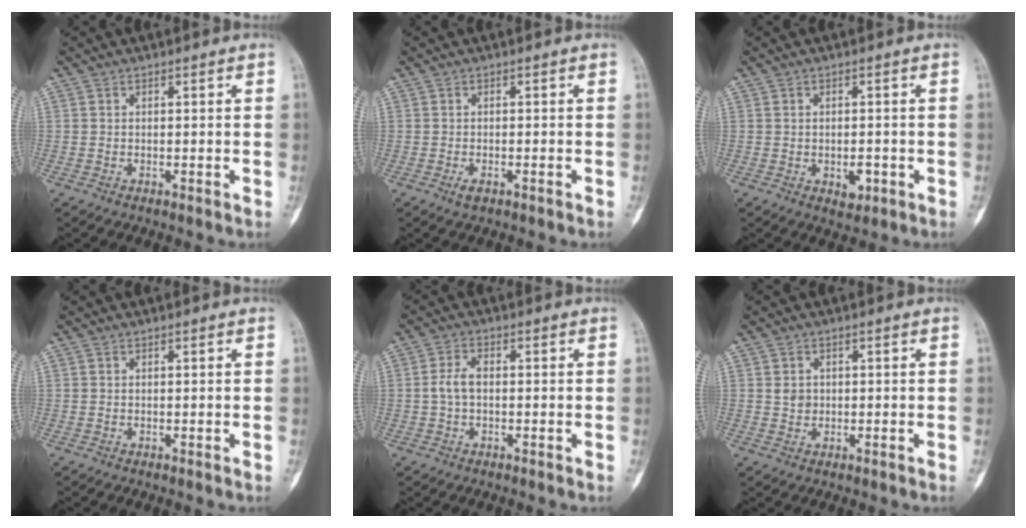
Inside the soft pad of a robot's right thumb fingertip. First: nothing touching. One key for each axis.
{"total": 1.7, "fx": -0.9, "fy": 0.7, "fz": 1.2, "tx": -0.025, "ty": 0.003, "tz": -0.015}
{"total": 3.2, "fx": -0.9, "fy": 2.0, "fz": 2.3, "tx": -0.019, "ty": 0.000, "tz": -0.008}
{"total": 0.0}
{"total": 3.6, "fx": -0.3, "fy": 2.2, "fz": 2.9, "tx": -0.057, "ty": 0.013, "tz": -0.009}
{"total": 2.0, "fx": 0.1, "fy": 1.7, "fz": 1.0, "tx": -0.006, "ty": 0.003, "tz": 0.005}